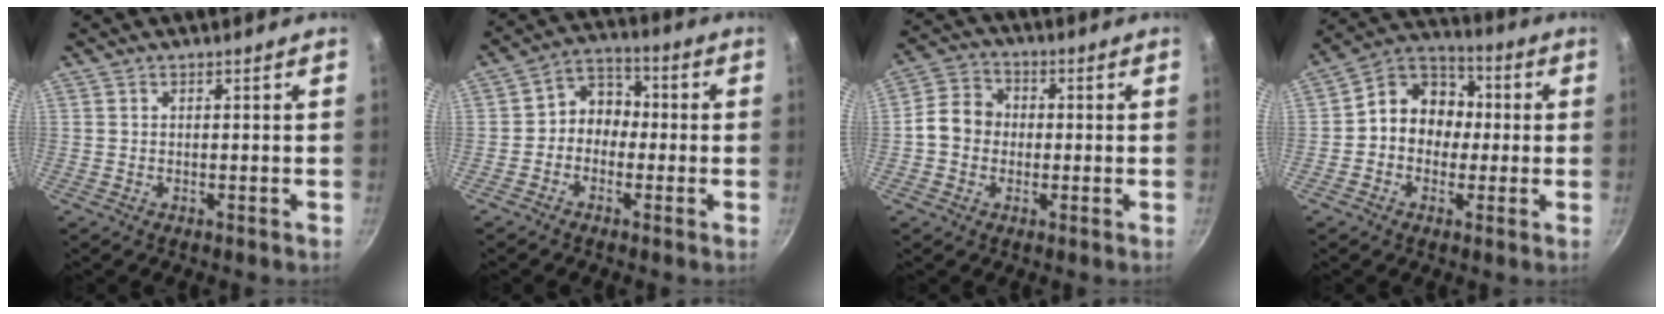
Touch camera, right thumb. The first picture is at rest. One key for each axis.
{"total": 6.6, "fx": -1.0, "fy": 5.5, "fz": 3.5, "tx": -0.015, "ty": 0.031, "tz": -0.036}
{"total": 7.5, "fx": -0.5, "fy": 6.4, "fz": 3.8, "tx": -0.038, "ty": 0.018, "tz": -0.027}
{"total": 11.3, "fx": -0.1, "fy": 9.6, "fz": 5.9, "tx": -0.045, "ty": 0.036, "tz": -0.027}